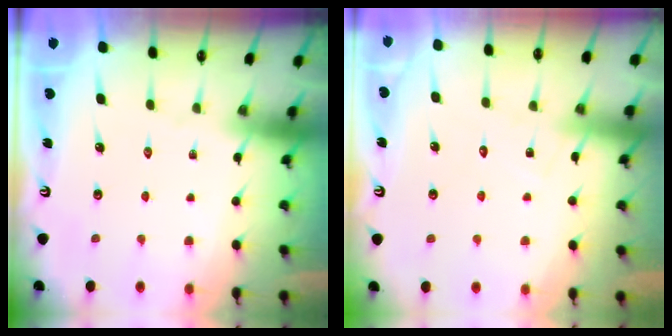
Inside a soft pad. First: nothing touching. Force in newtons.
{"total": 8.2, "press": 8.2, "slide": 0.4}